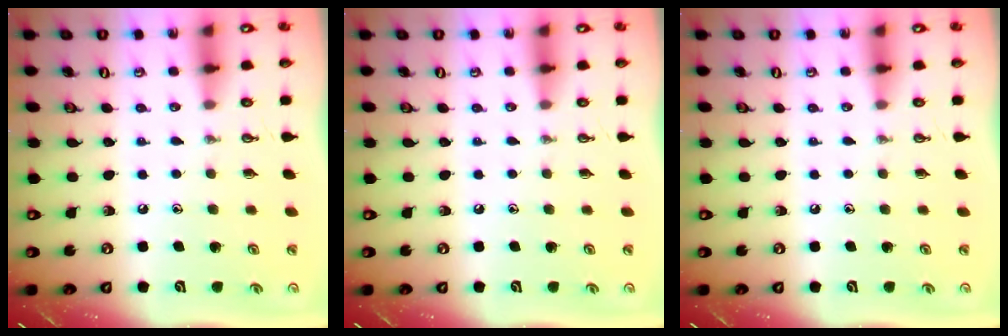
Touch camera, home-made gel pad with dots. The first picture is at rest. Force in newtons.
{"total": 0.0}
{"total": 0.0}